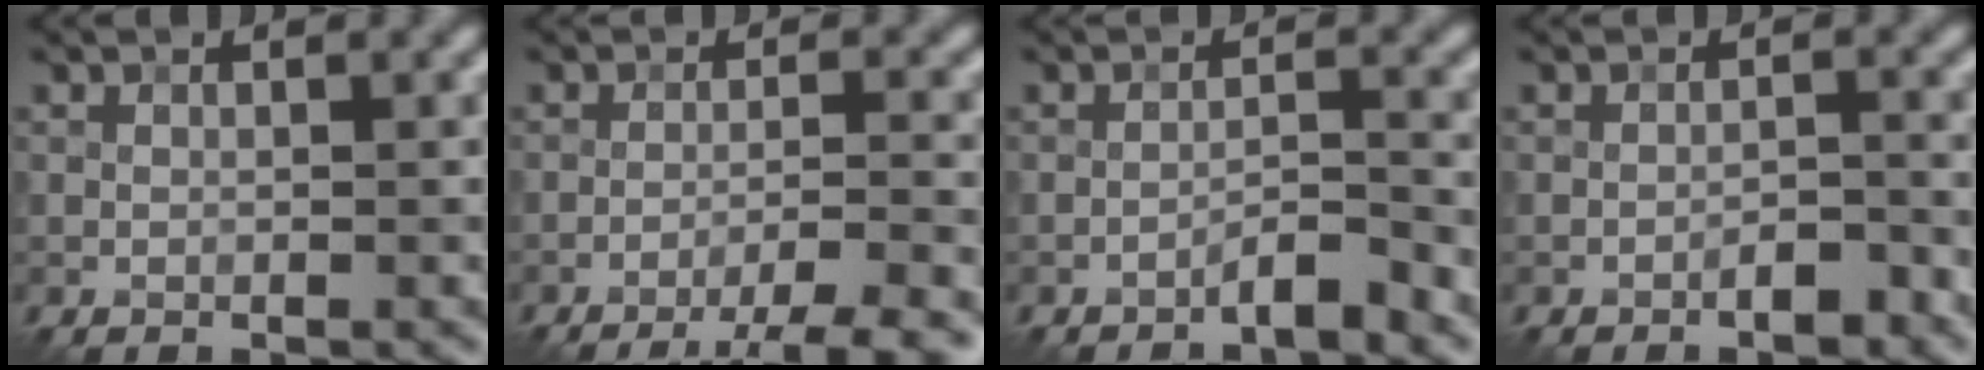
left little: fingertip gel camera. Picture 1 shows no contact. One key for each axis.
{"total": 5.8, "fx": -4.4, "fy": 0.9, "fz": 3.7, "tx": -0.052, "ty": 0.002, "tz": -0.063}
{"total": 2.1, "fx": -1.7, "fy": 0.2, "fz": 1.2, "tx": -0.016, "ty": 0.012, "tz": -0.032}
{"total": 1.8, "fx": -1.3, "fy": 0.4, "fz": 1.2, "tx": -0.014, "ty": 0.007, "tz": -0.021}